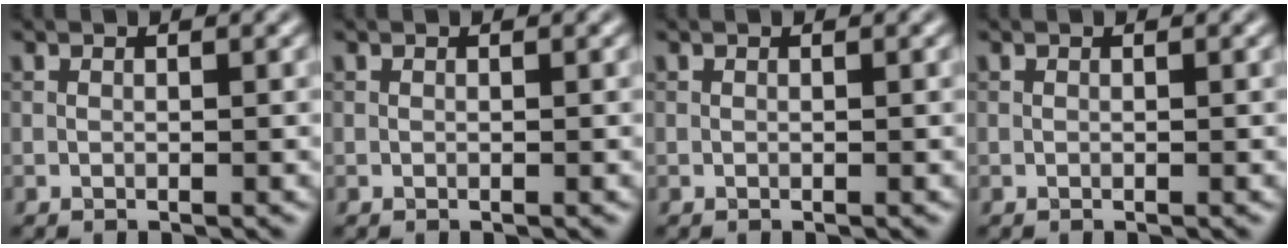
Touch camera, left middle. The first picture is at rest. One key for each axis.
{"total": 0.0}
{"total": 0.0}
{"total": 0.0}